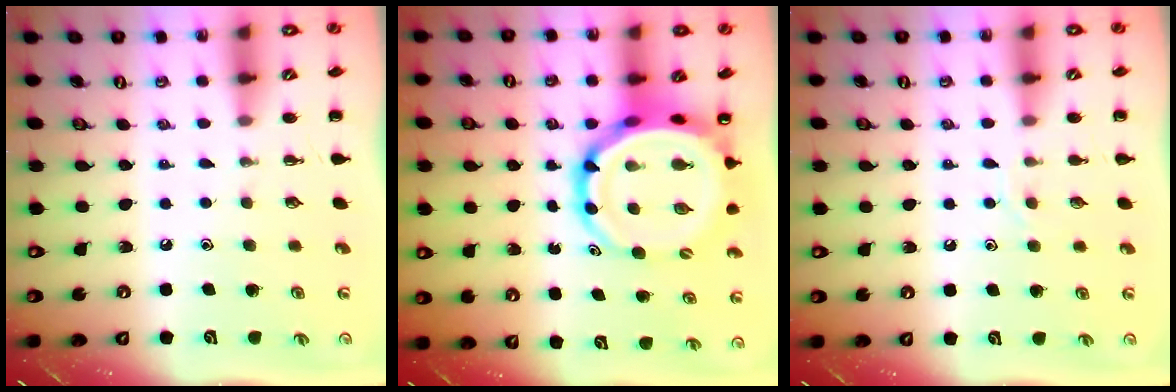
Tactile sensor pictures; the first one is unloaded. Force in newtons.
{"total": 11.9, "press": 11.5, "slide": 3.1}
{"total": 6.3, "press": 6.1, "slide": 1.3}